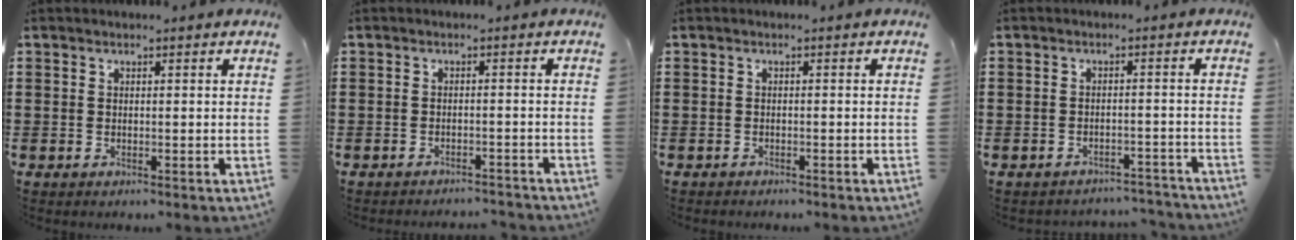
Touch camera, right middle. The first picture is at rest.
{"total": 1.8, "force": [-1.8, 0.0, 0.1], "torque": [-0.006, 0.002, -0.038]}
{"total": 0.6, "force": [-0.6, 0.0, 0.0], "torque": [0.000, 0.001, -0.013]}
{"total": 2.7, "force": [-2.7, 0.3, -0.2], "torque": [-0.003, 0.001, -0.060]}